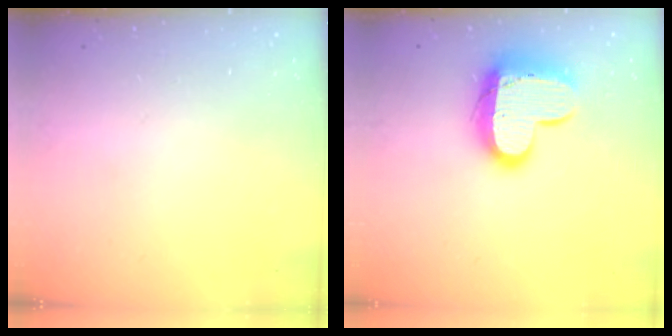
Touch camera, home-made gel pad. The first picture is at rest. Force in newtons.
{"total": 14.4, "press": 14.4, "slide": 1.1}